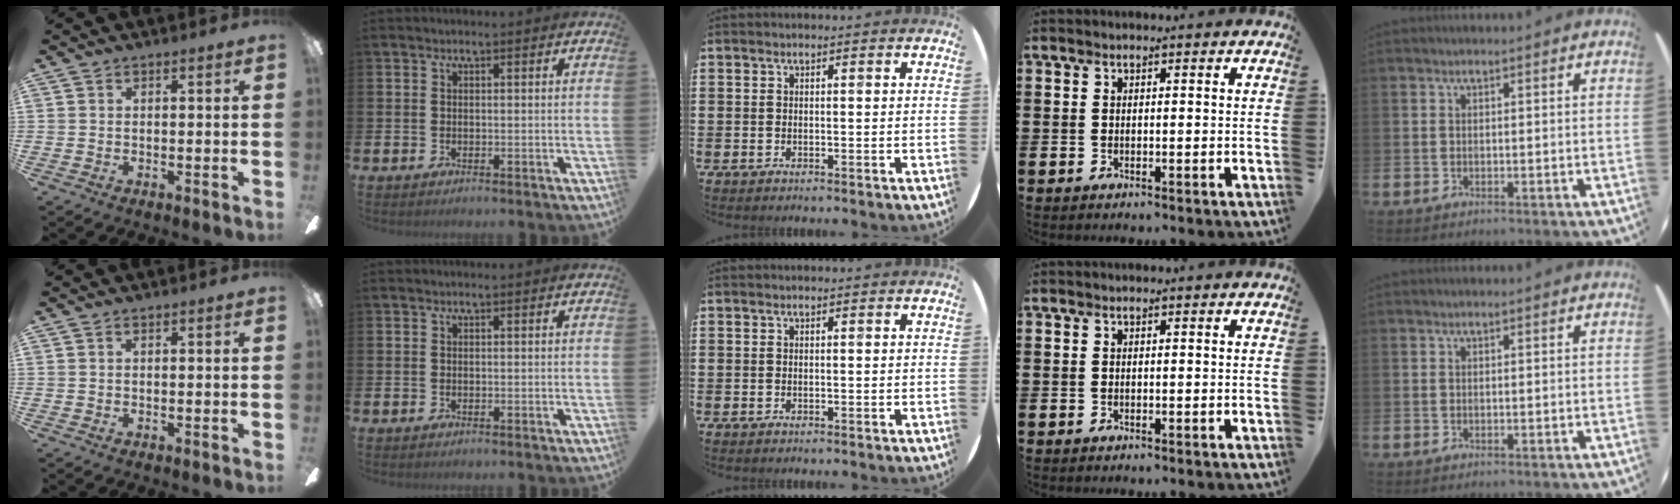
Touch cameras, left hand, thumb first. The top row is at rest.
{}